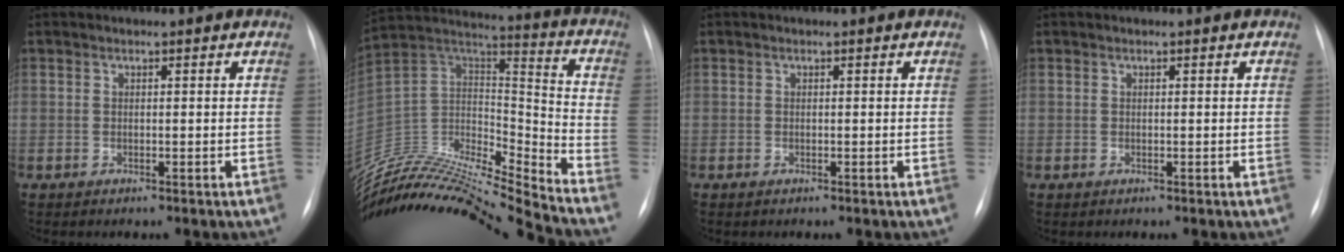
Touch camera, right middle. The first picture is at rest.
{"total": 27.6, "force": [-26.0, 0.0, 9.2], "torque": [-0.203, -0.010, -0.444]}
{"total": 0.0}
{"total": 0.0}